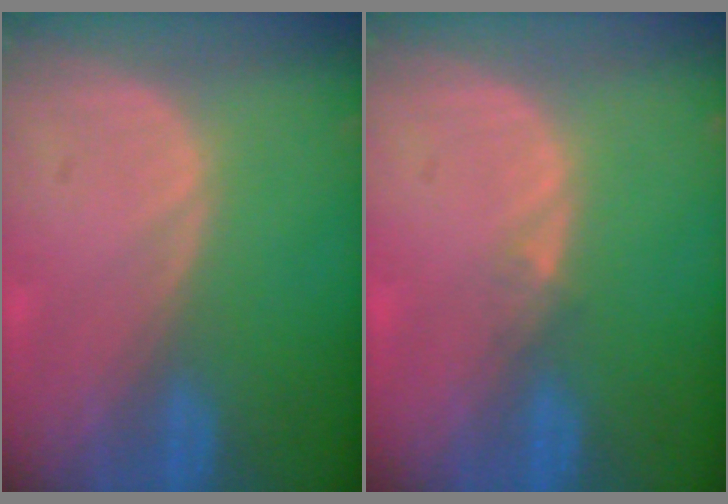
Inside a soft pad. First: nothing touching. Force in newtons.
{"total": 0.9, "press": 0.7, "slide": 0.6}